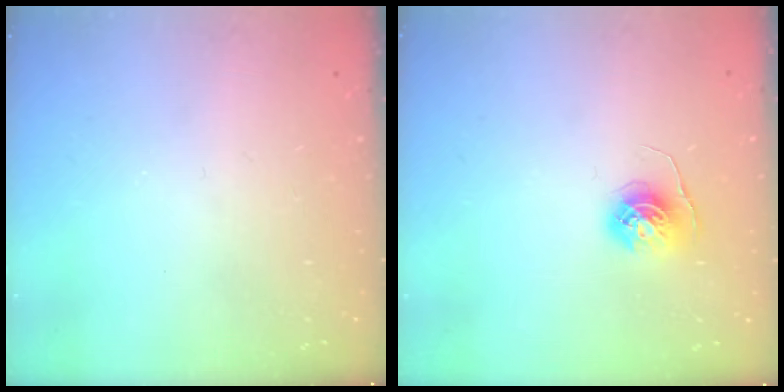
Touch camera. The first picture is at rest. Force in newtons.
{"total": 6.1, "press": 6.0, "slide": 0.6}